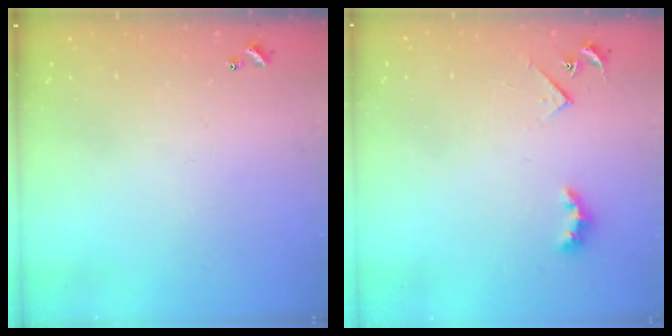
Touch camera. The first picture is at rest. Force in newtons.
{"total": 3.6, "press": 3.6, "slide": 0.6}